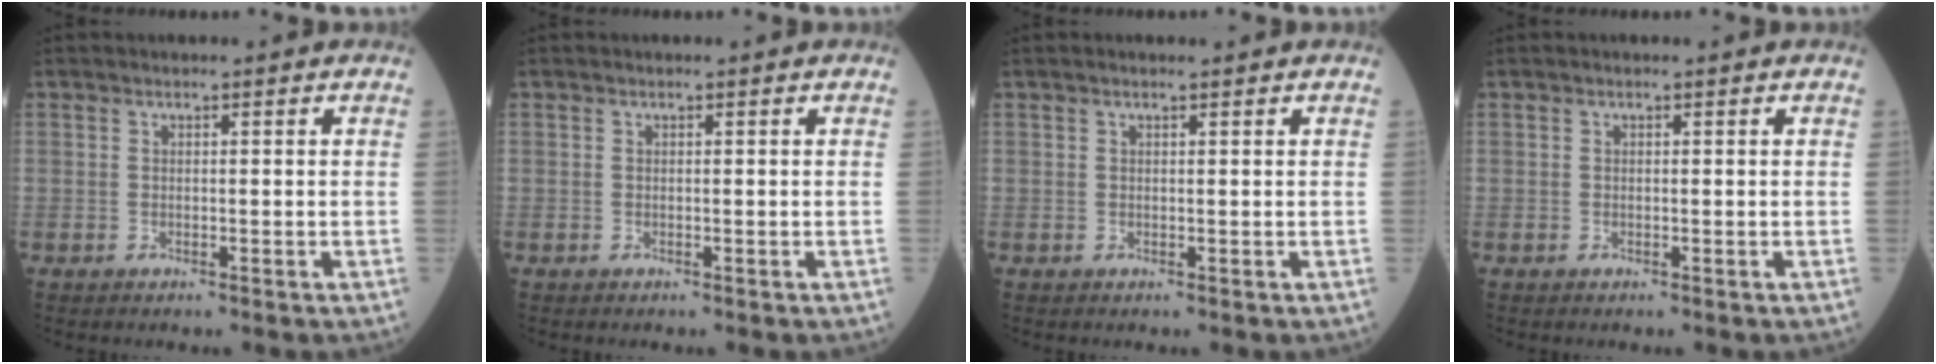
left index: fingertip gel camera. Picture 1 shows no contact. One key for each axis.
{"total": 0.0}
{"total": 0.7, "fx": 0.5, "fy": 0.0, "fz": 0.4, "tx": -0.010, "ty": 0.004, "tz": 0.009}
{"total": 0.0}